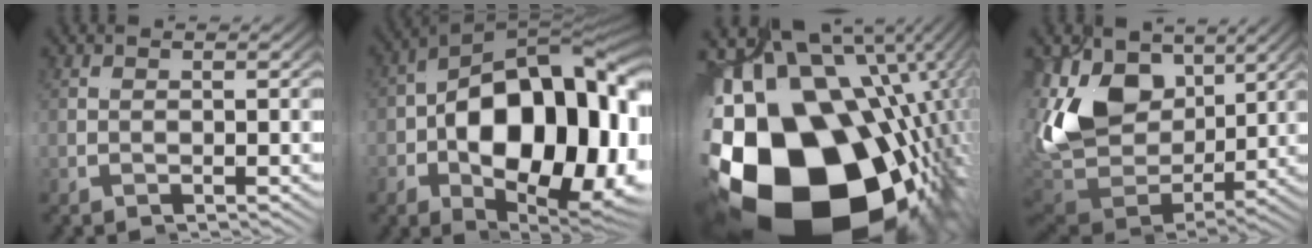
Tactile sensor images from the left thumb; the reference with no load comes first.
{"total": 19.7, "force": [-3.6, 10.0, 16.6], "torque": [-0.287, -0.019, -0.046]}
{"total": 29.5, "force": [-9.3, 17.5, 21.8], "torque": [-0.414, -0.067, -0.120]}
{"total": 11.1, "force": [0.5, 5.8, 9.5], "torque": [-0.184, 0.015, -0.009]}